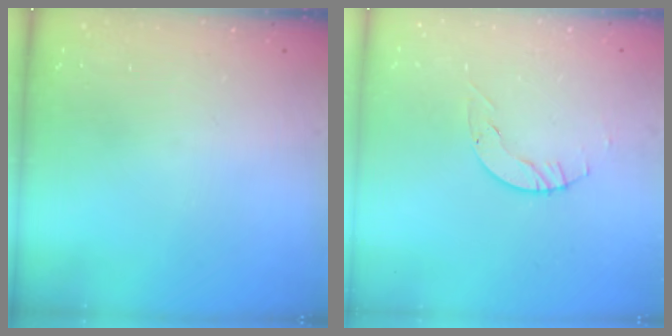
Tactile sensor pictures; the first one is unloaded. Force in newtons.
{"total": 3.1, "press": 3.1, "slide": 0.4}